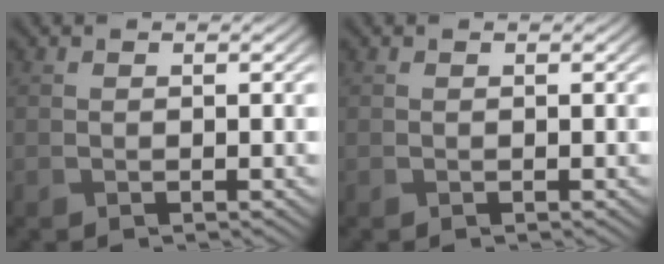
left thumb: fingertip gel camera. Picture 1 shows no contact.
{"total": 0.0}